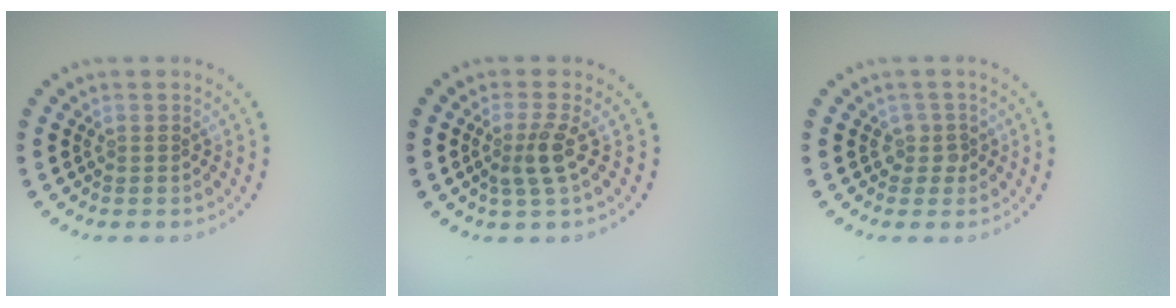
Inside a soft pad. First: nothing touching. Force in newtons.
{"total": 2.4, "press": 1.8, "slide": 1.5}
{"total": 1.3, "press": 1.1, "slide": 0.7}